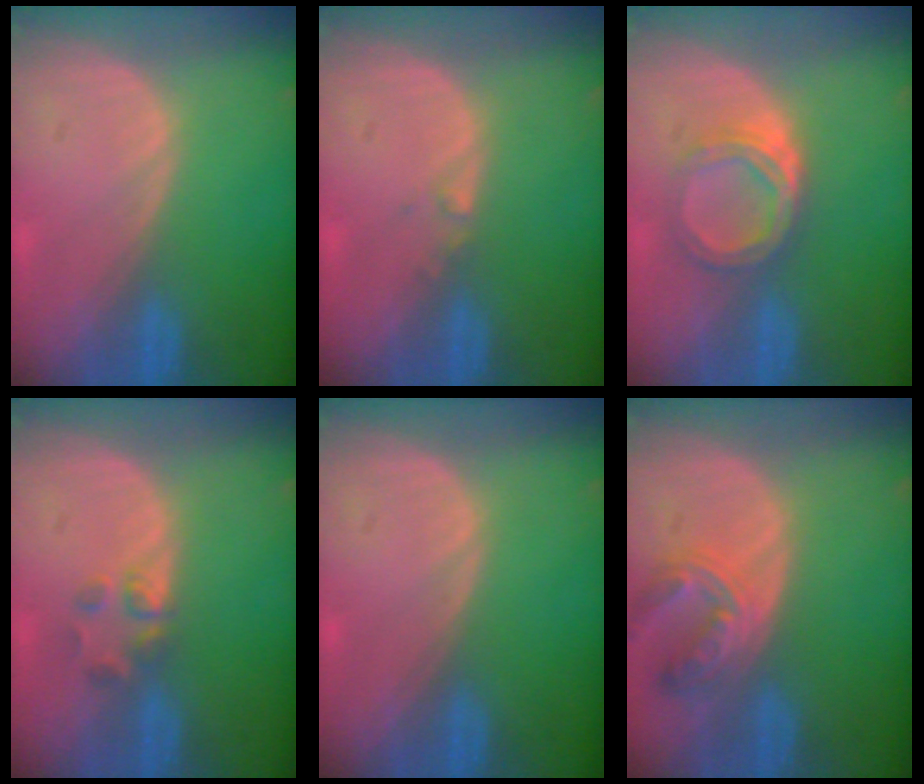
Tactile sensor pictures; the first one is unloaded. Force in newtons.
{"total": 0.7, "press": 0.6, "slide": 0.4}
{"total": 5.6, "press": 4.9, "slide": 2.7}
{"total": 2.6, "press": 2.4, "slide": 0.9}
{"total": 0.0}
{"total": 6.9, "press": 6.3, "slide": 3.0}